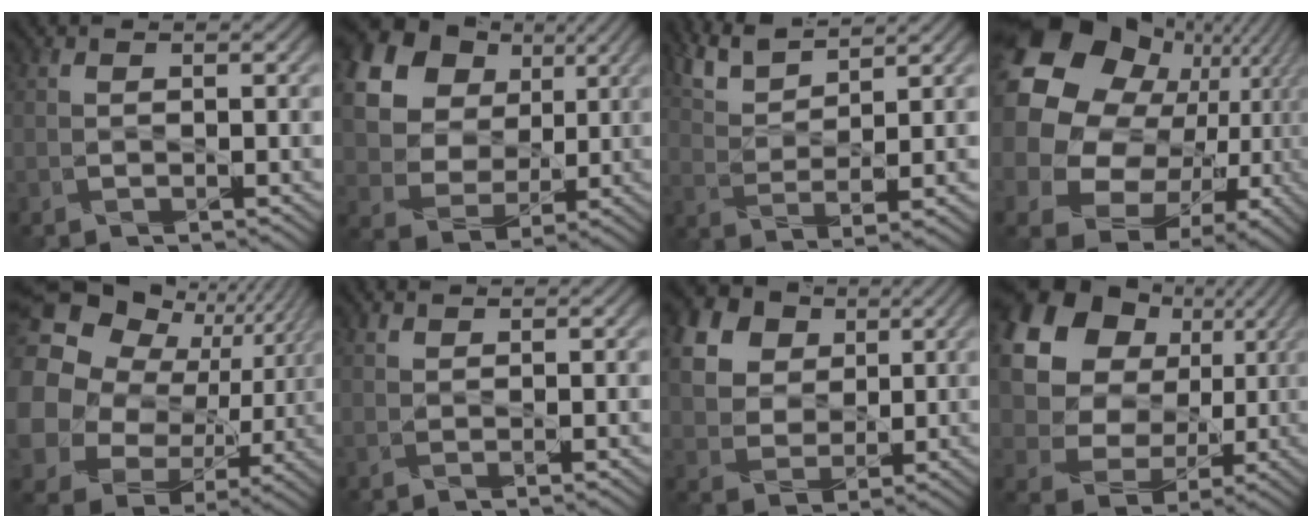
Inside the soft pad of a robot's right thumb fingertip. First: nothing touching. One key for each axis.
{"total": 19.5, "fx": 7.7, "fy": 15.4, "fz": 9.3, "tx": -0.256, "ty": 0.034, "tz": 0.171}
{"total": 7.0, "fx": 5.5, "fy": 1.5, "fz": 4.1, "tx": -0.098, "ty": 0.010, "tz": 0.118}
{"total": 23.5, "fx": 5.3, "fy": 19.5, "fz": 12.1, "tx": -0.288, "ty": -0.002, "tz": 0.087}
{"total": 22.0, "fx": 5.9, "fy": 17.9, "fz": 11.3, "tx": -0.335, "ty": 0.022, "tz": 0.120}
{"total": 1.0, "fx": 0.9, "fy": 0.1, "fz": 0.3, "tx": -0.015, "ty": 0.001, "tz": 0.021}
{"total": 18.1, "fx": 8.4, "fy": 13.9, "fz": 7.9, "tx": -0.243, "ty": 0.027, "tz": 0.176}
{"total": 15.1, "fx": 4.8, "fy": 11.7, "fz": 8.2, "tx": -0.198, "ty": 0.019, "tz": 0.087}